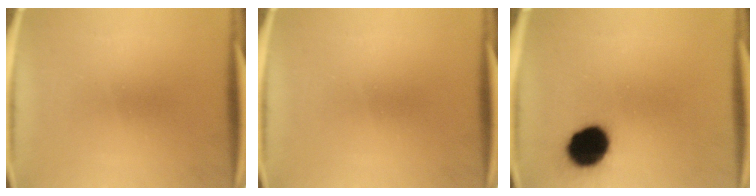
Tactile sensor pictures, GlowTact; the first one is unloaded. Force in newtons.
{"total": 0.0}
{"total": 12.9}